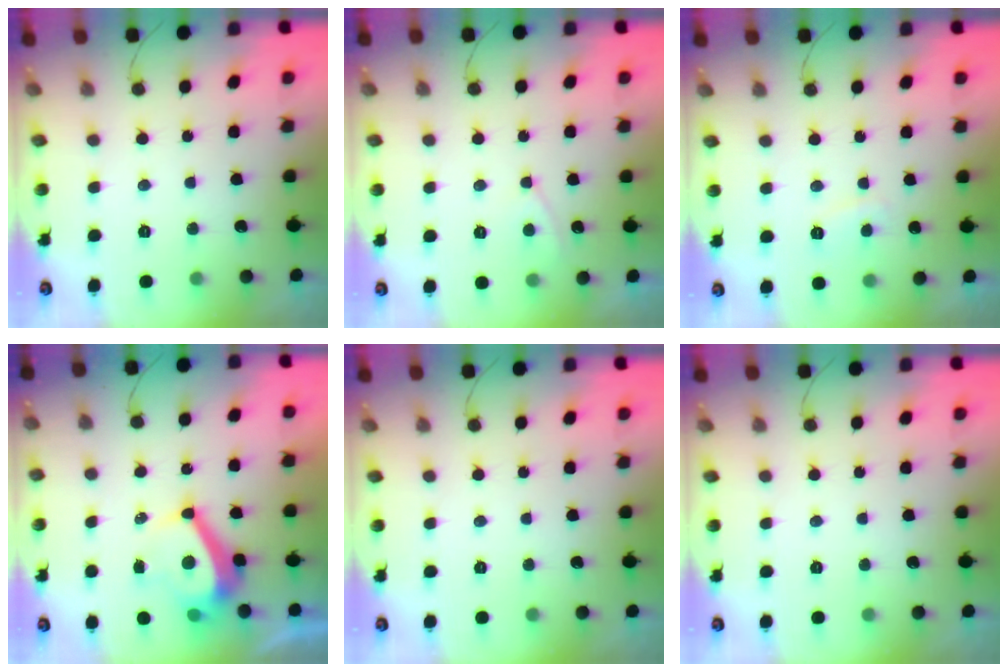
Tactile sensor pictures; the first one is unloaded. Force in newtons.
{"total": 2.9, "press": 2.9, "slide": 0.4}
{"total": 2.1, "press": 2.0, "slide": 0.7}
{"total": 7.8, "press": 7.8, "slide": 0.5}
{"total": 0.0}
{"total": 0.0}